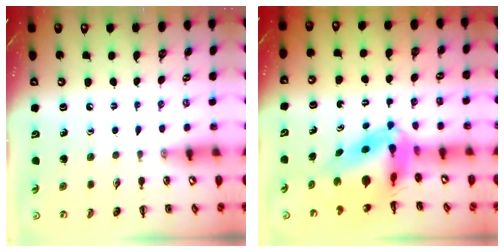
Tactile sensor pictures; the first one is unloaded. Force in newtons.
{"total": 8.1, "press": 7.7, "slide": 2.6}